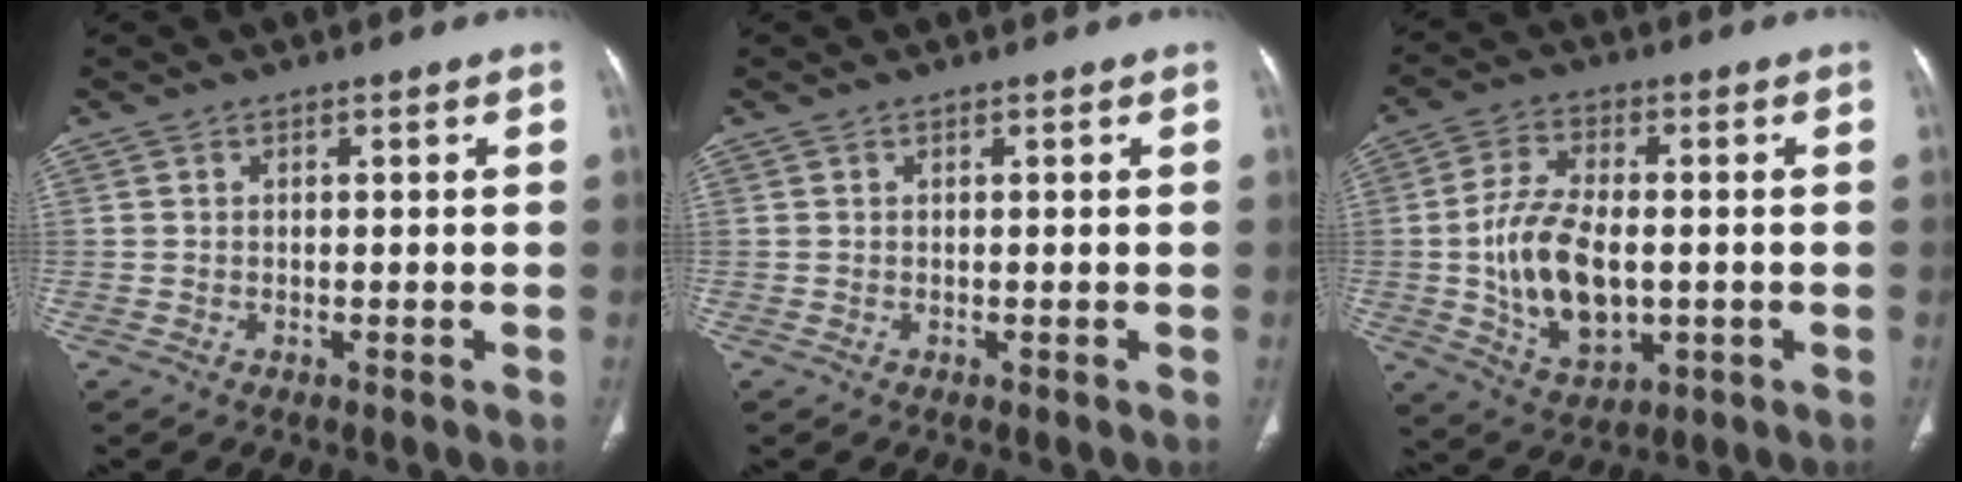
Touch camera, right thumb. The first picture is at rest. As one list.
[{"total": 0.0}, {"total": 13.8, "force": [-1.2, 7.9, 11.3], "torque": [-0.203, 0.000, -0.012]}]